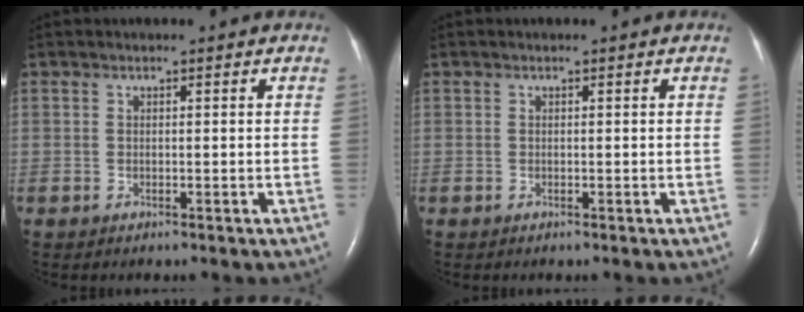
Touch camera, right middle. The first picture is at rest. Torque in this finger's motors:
{"motor_torque": [0.00, 0.00, -0.07, -0.09]}